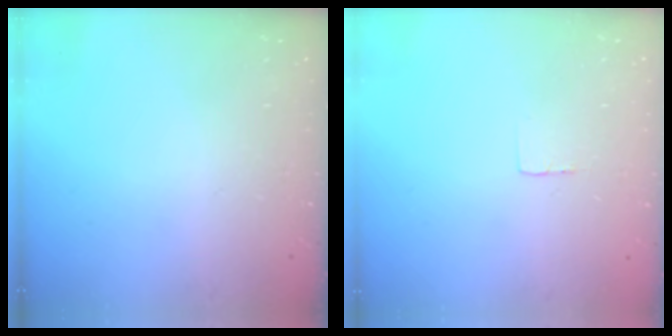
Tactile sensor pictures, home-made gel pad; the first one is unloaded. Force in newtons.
{"total": 2.3, "press": 2.3, "slide": 0.1}